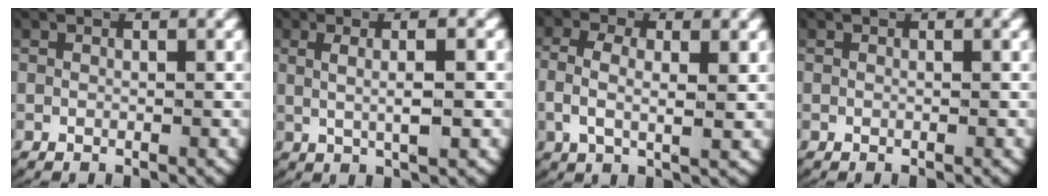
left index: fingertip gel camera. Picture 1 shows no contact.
{"total": 4.0, "force": [0.9, 0.9, 3.8], "torque": [-0.060, 0.006, 0.020]}
{"total": 3.9, "force": [0.2, 2.0, 3.4], "torque": [-0.077, -0.012, 0.008]}
{"total": 0.0}